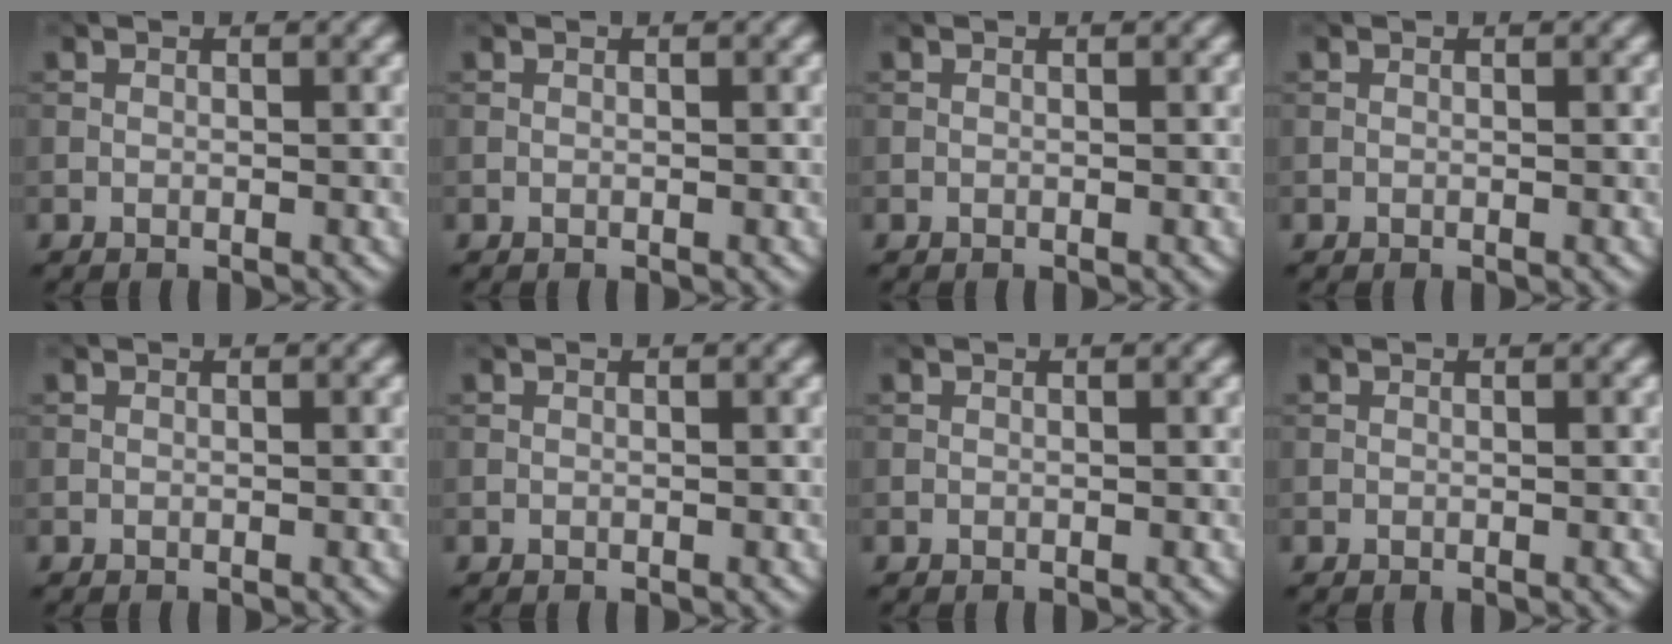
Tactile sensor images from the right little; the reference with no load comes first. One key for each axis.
{"total": 0.0}
{"total": 0.0}
{"total": 0.0}
{"total": 0.0}
{"total": 0.0}
{"total": 0.0}
{"total": 0.0}